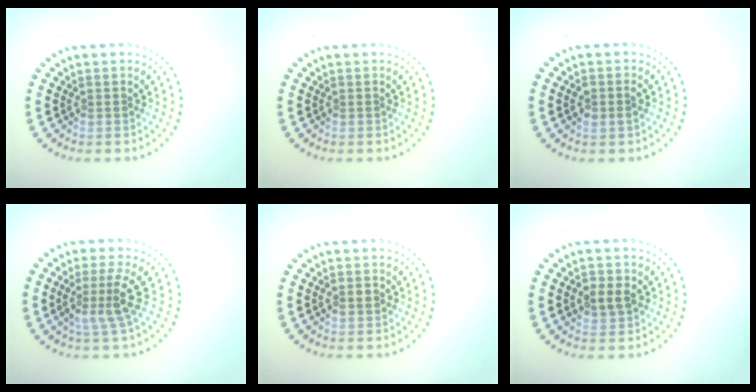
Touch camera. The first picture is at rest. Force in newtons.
{"total": 0.0}
{"total": 1.4, "press": 1.4, "slide": 0.4}
{"total": 3.2, "press": 2.3, "slide": 2.2}
{"total": 1.5, "press": 1.5, "slide": 0.2}
{"total": 2.4, "press": 2.4, "slide": 0.4}